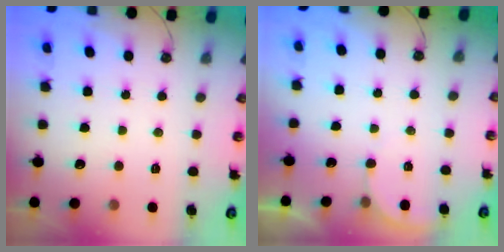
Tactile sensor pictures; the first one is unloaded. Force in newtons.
{"total": 1.9, "press": 1.9, "slide": 0.1}